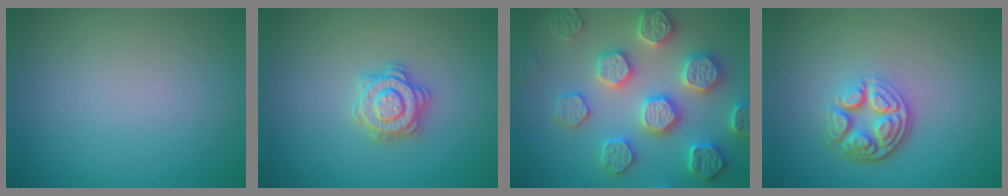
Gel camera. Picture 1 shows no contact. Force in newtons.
{"total": 2.9, "press": 2.8, "slide": 0.6}
{"total": 6.3, "press": 6.2, "slide": 1.5}
{"total": 4.8, "press": 3.5, "slide": 3.3}